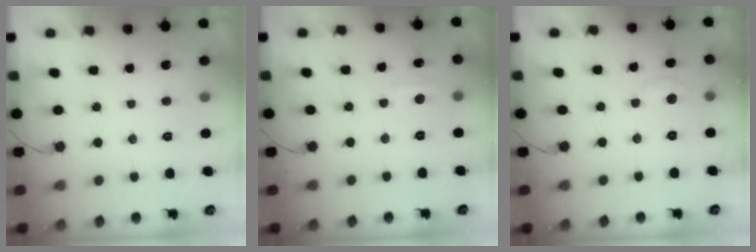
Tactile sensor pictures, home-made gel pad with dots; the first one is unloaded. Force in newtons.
{"total": 3.0, "press": 3.0, "slide": 0.4}
{"total": 5.9, "press": 5.8, "slide": 0.8}